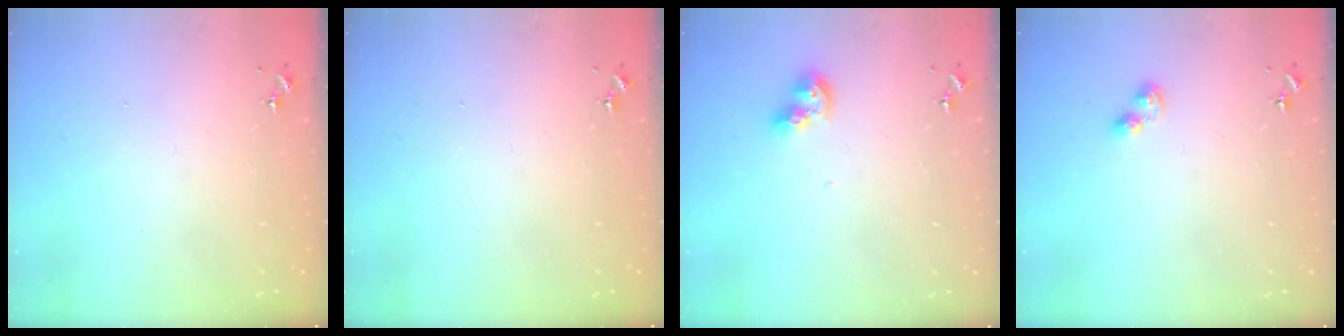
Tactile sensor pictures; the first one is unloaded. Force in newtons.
{"total": 0.0}
{"total": 7.8, "press": 7.7, "slide": 0.7}
{"total": 3.8, "press": 3.7, "slide": 0.6}